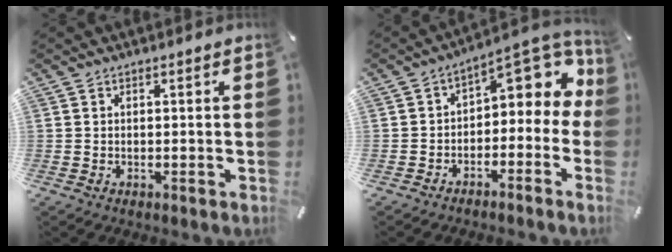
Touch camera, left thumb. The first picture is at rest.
{"total": 8.9, "force": [2.9, 5.5, 6.3], "torque": [-0.077, -0.031, 0.051]}